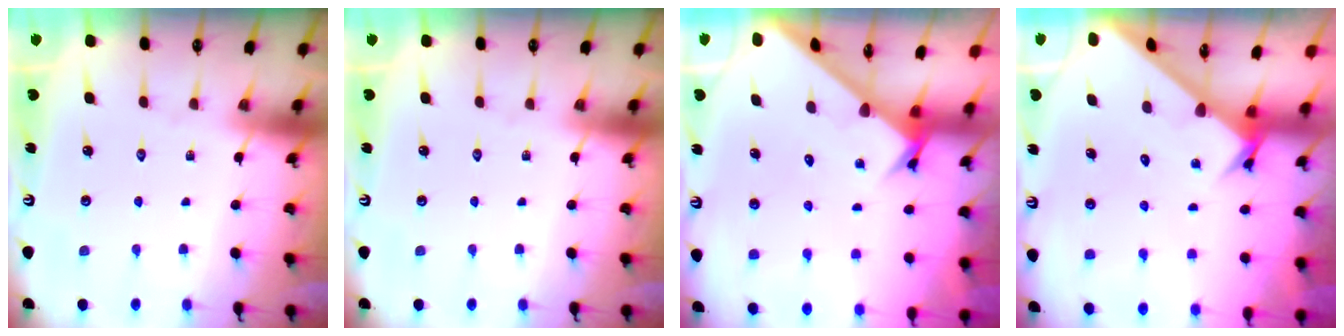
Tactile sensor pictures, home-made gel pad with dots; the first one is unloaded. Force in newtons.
{"total": 0.0}
{"total": 2.5, "press": 2.5, "slide": 0.3}
{"total": 2.4, "press": 2.4, "slide": 0.1}